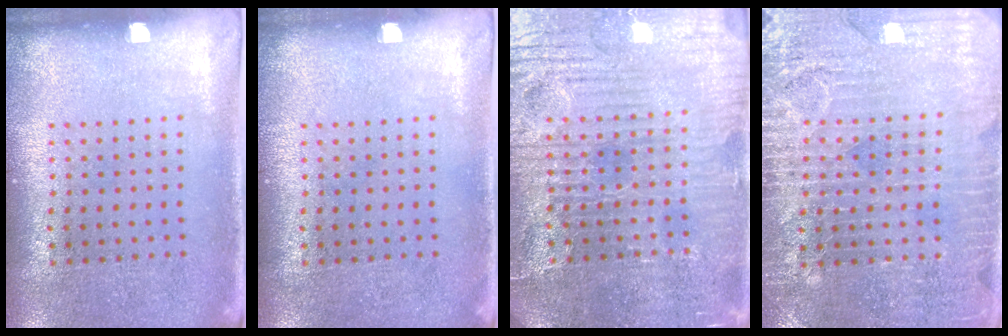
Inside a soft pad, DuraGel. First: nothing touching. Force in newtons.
{"total": 0.0}
{"total": 4.8, "press": 4.6, "slide": 1.3}
{"total": 3.3, "press": 3.0, "slide": 1.3}